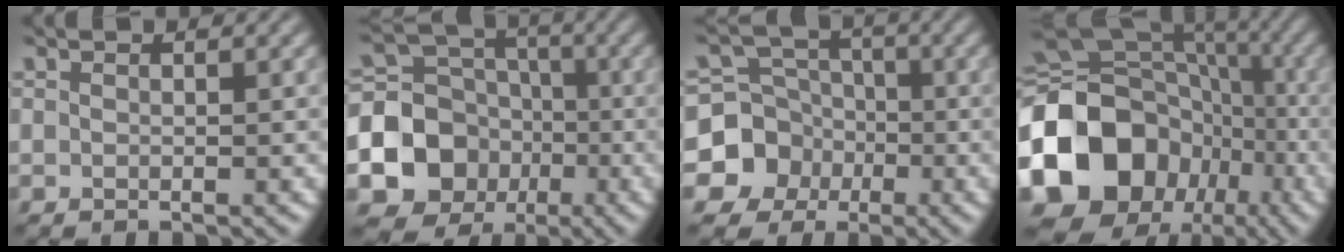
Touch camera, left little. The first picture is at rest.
{"total": 9.7, "force": [-2.9, 8.4, 3.8], "torque": [-0.103, -0.008, -0.056]}
{"total": 7.6, "force": [-2.8, 6.9, 1.6], "torque": [-0.032, -0.003, -0.074]}
{"total": 18.1, "force": [-5.5, 14.8, 8.9], "torque": [-0.202, 0.009, -0.109]}